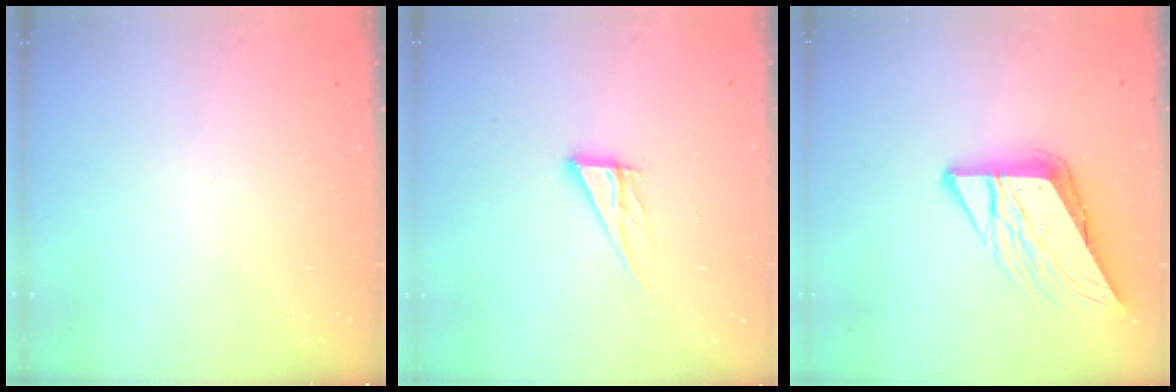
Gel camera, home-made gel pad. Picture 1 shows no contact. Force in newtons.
{"total": 7.1, "press": 7.1, "slide": 0.2}
{"total": 10.9, "press": 10.8, "slide": 1.1}